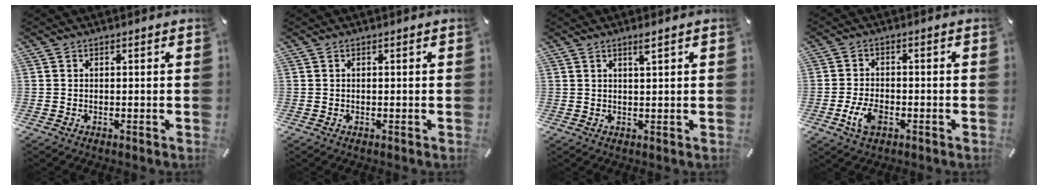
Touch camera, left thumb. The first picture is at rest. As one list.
[{"total": 0.0}, {"total": 2.5, "force": [1.4, 0.1, 2.0], "torque": [-0.042, 0.000, 0.024]}, {"total": 5.7, "force": [-2.2, 3.3, 4.0], "torque": [-0.097, 0.001, -0.044]}]